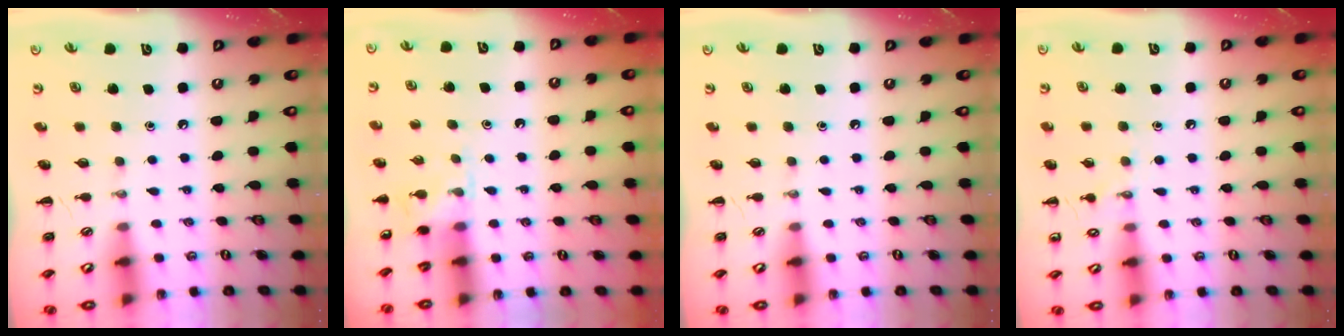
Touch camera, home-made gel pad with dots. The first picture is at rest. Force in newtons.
{"total": 6.0, "press": 5.8, "slide": 1.5}
{"total": 0.0}
{"total": 7.2, "press": 6.8, "slide": 2.1}